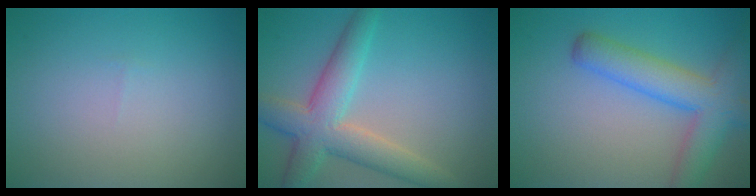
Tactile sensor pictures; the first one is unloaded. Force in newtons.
{"total": 6.0, "press": 6.0, "slide": 0.3}
{"total": 6.1, "press": 6.1, "slide": 0.4}